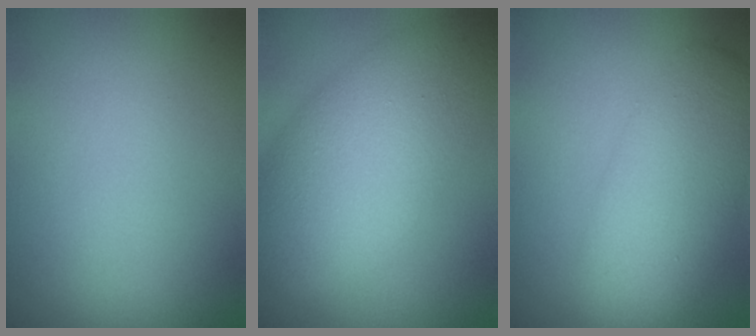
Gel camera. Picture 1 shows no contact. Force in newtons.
{"total": 9.2, "press": 9.2, "slide": 0.3}
{"total": 5.8, "press": 5.7, "slide": 0.2}